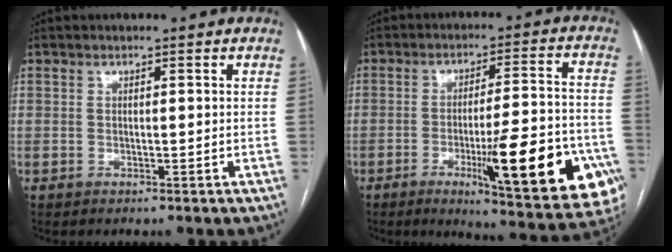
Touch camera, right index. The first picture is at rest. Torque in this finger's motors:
{"motor_torque": [1.52, -0.62, 0.46, 0.11]}